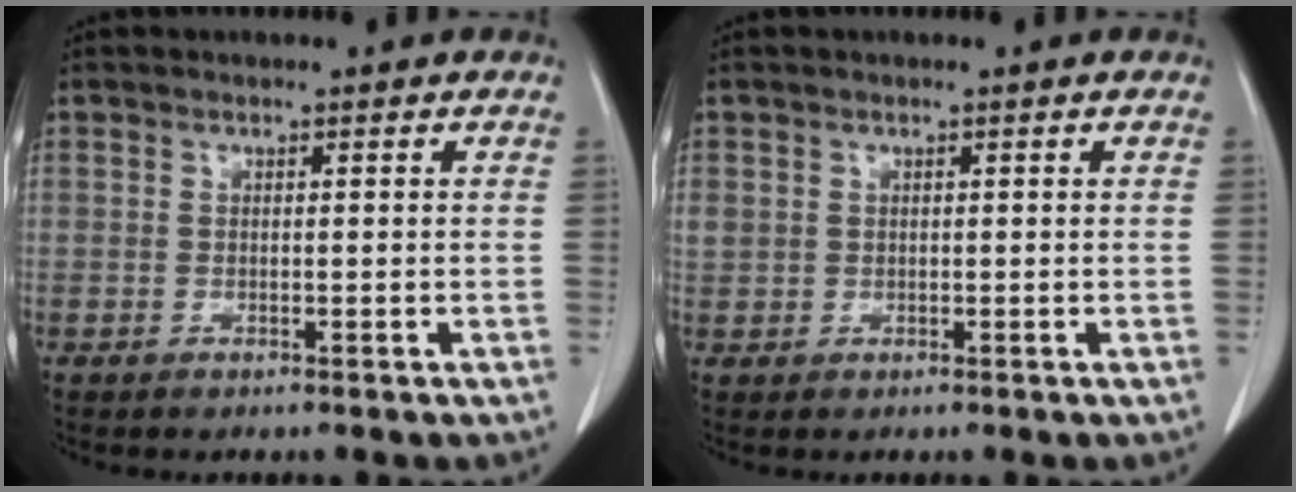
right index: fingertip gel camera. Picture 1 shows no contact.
{"total": 2.2, "force": [0.6, 2.0, 0.6], "torque": [-0.019, 0.016, 0.018]}